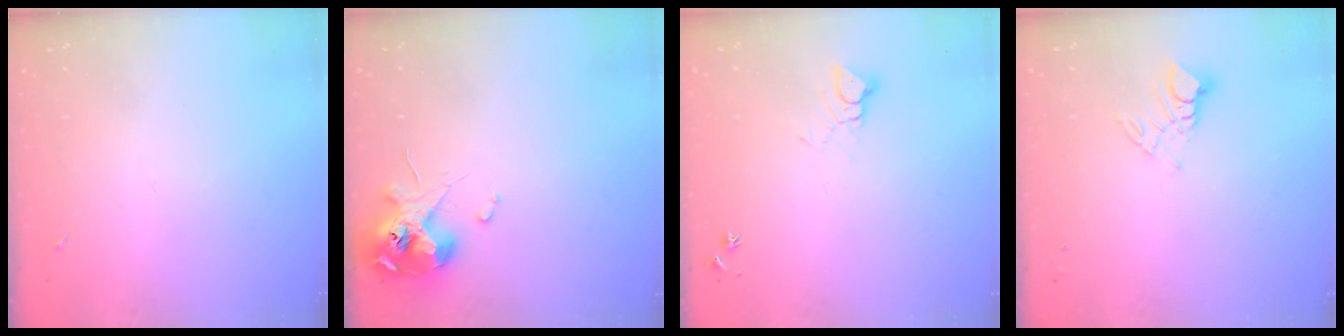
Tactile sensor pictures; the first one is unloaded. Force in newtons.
{"total": 11.1, "press": 11.0, "slide": 1.6}
{"total": 5.1, "press": 5.1, "slide": 0.4}
{"total": 6.2, "press": 6.1, "slide": 0.4}